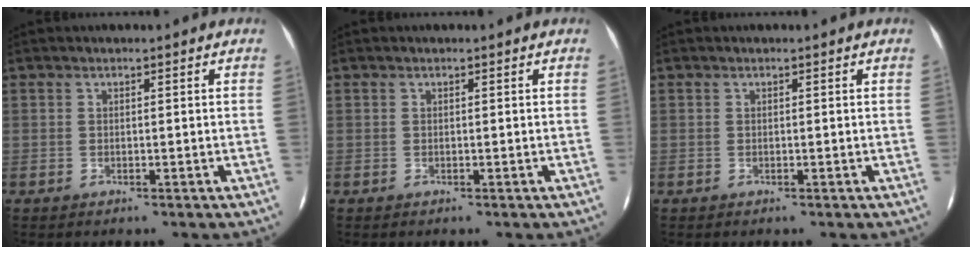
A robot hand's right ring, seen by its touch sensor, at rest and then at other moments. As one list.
[{"total": 0.0}, {"total": 0.0}]